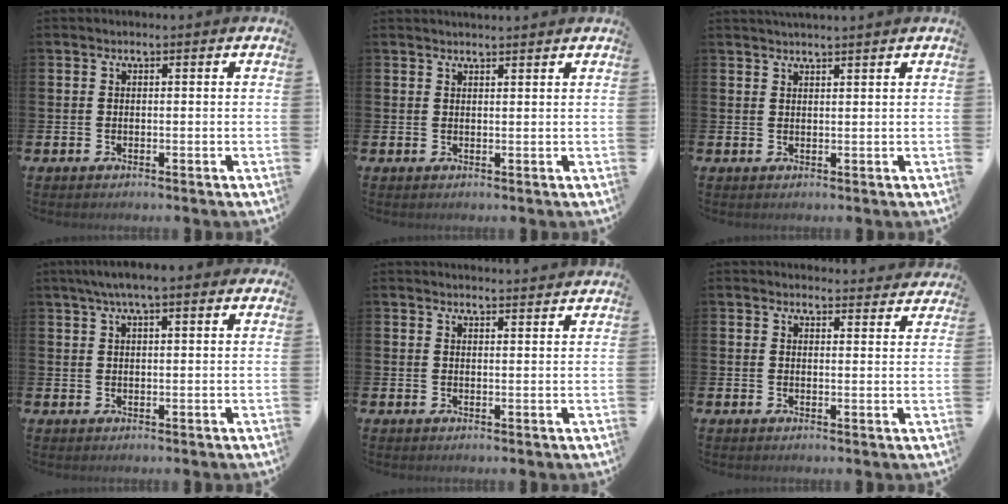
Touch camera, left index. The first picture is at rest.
{"total": 1.6, "force": [1.6, 0.0, 0.0], "torque": [0.011, -0.009, 0.026]}
{"total": 1.7, "force": [1.7, -0.2, 0.1], "torque": [0.003, -0.008, 0.030]}
{"total": 3.9, "force": [2.7, 0.8, 2.7], "torque": [-0.048, 0.001, 0.046]}
{"total": 2.3, "force": [2.3, -0.1, -0.1], "torque": [0.011, -0.019, 0.039]}
{"total": 2.9, "force": [2.9, 0.4, -0.1], "torque": [0.010, -0.021, 0.050]}